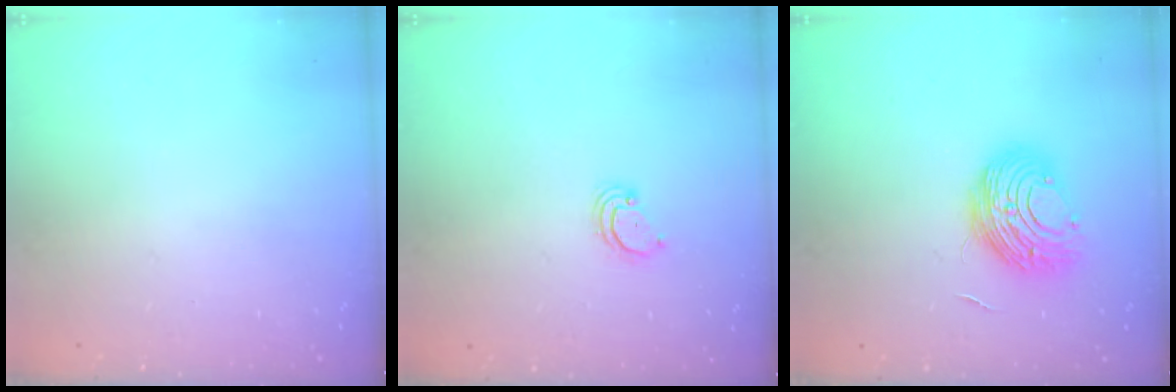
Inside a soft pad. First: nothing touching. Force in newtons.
{"total": 2.3, "press": 2.3, "slide": 0.2}
{"total": 11.4, "press": 11.3, "slide": 0.5}